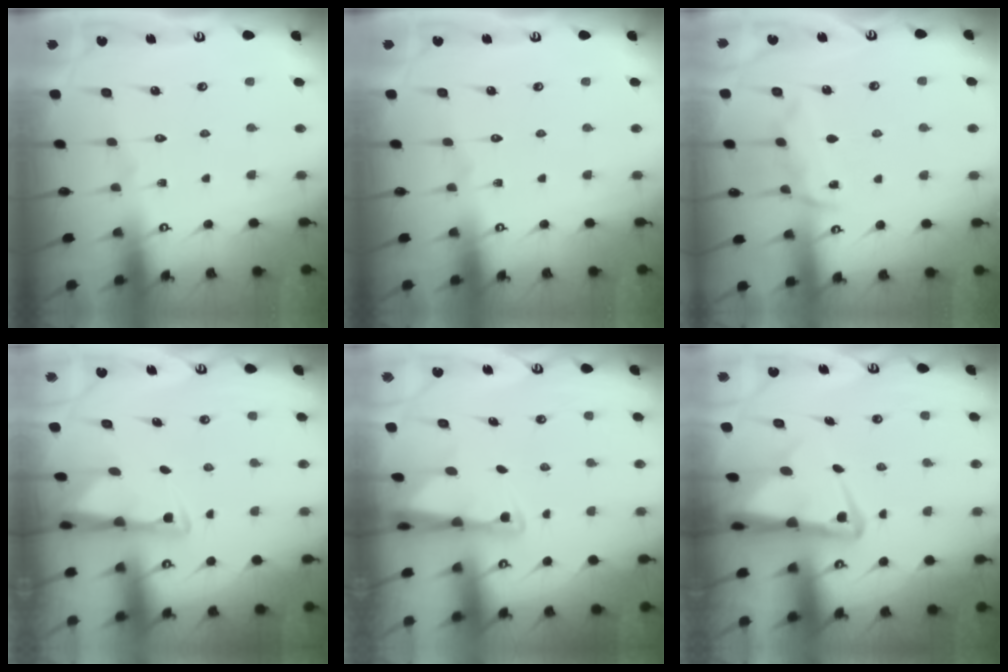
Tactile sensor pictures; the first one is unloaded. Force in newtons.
{"total": 0.0}
{"total": 9.0, "press": 8.9, "slide": 1.0}
{"total": 3.0, "press": 3.0, "slide": 0.5}
{"total": 2.5, "press": 2.5, "slide": 0.5}
{"total": 5.7, "press": 5.7, "slide": 0.8}